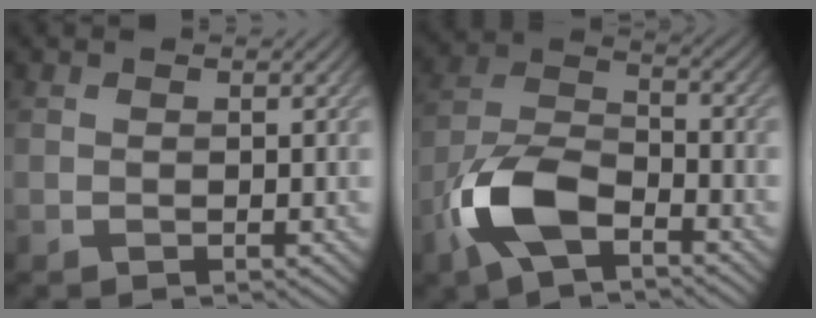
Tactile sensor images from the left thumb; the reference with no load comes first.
{"total": 9.8, "force": [-5.3, 4.5, 6.9], "torque": [-0.155, 0.000, -0.120]}